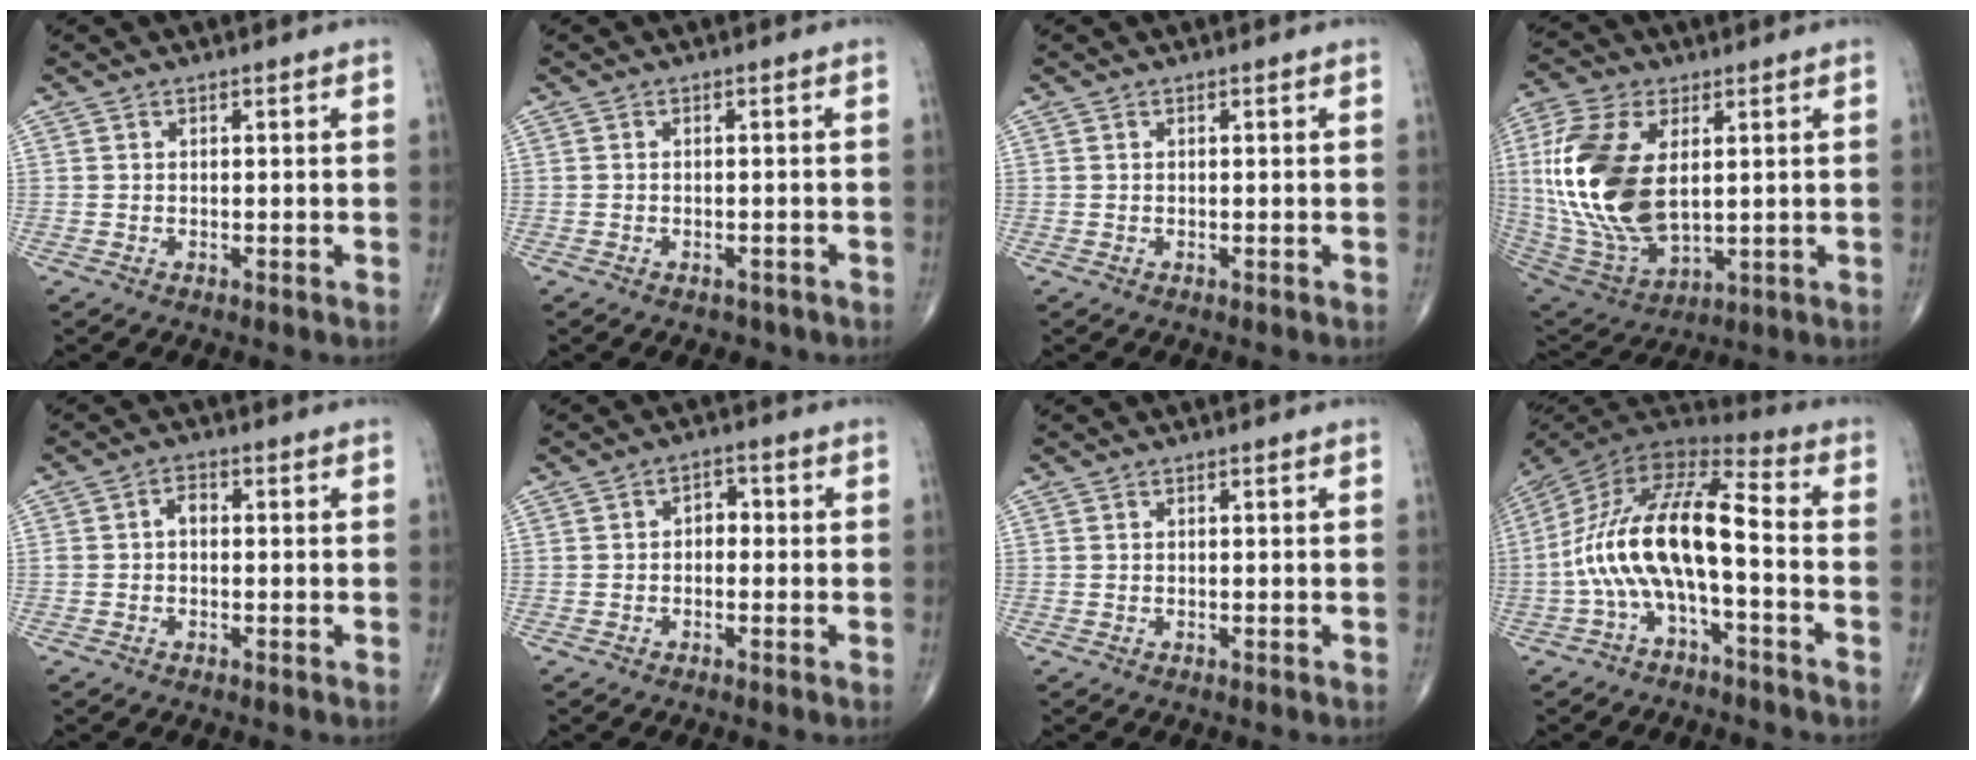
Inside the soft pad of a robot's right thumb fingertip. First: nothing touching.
{"total": 1.8, "force": [-1.4, 1.0, 0.5], "torque": [-0.010, 0.012, -0.014]}
{"total": 0.0}
{"total": 21.7, "force": [2.9, 12.0, 17.8], "torque": [-0.378, -0.021, 0.061]}
{"total": 2.3, "force": [-0.1, 1.5, 1.7], "torque": [-0.022, 0.010, -0.009]}
{"total": 2.8, "force": [-0.3, 2.0, 1.9], "torque": [-0.009, 0.014, -0.014]}
{"total": 0.0}
{"total": 16.5, "force": [-3.5, 5.7, 15.1], "torque": [-0.295, 0.074, -0.073]}